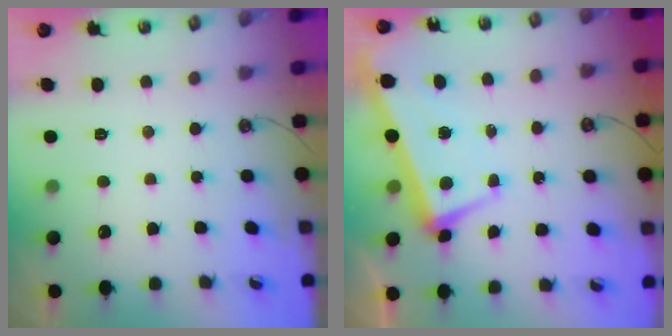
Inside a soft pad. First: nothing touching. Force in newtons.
{"total": 2.1, "press": 1.8, "slide": 1.1}